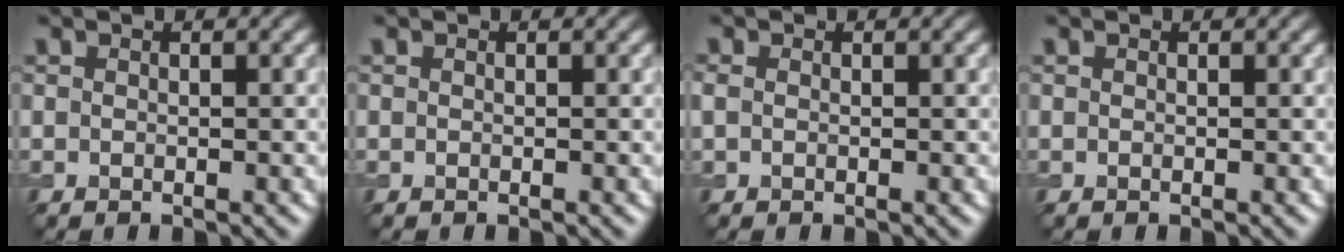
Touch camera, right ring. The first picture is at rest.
{"total": 0.0}
{"total": 0.8, "force": [0.0, 0.6, 0.5], "torque": [-0.013, 0.001, -0.002]}
{"total": 0.0}